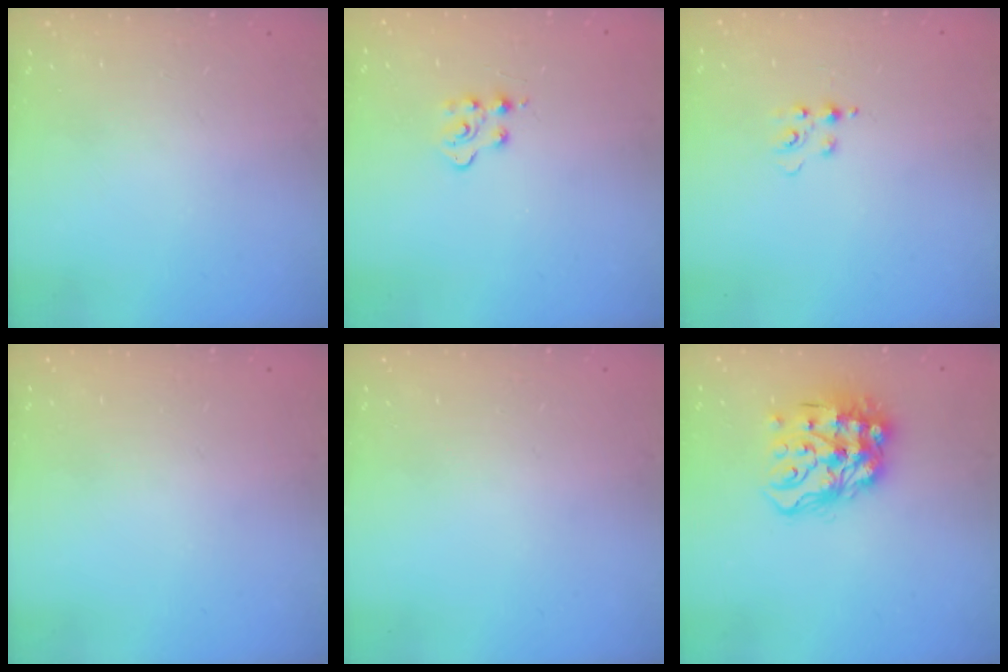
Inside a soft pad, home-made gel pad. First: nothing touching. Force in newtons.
{"total": 4.1, "press": 4.1, "slide": 0.4}
{"total": 4.9, "press": 4.9, "slide": 0.5}
{"total": 0.0}
{"total": 0.0}
{"total": 14.9, "press": 14.8, "slide": 1.5}